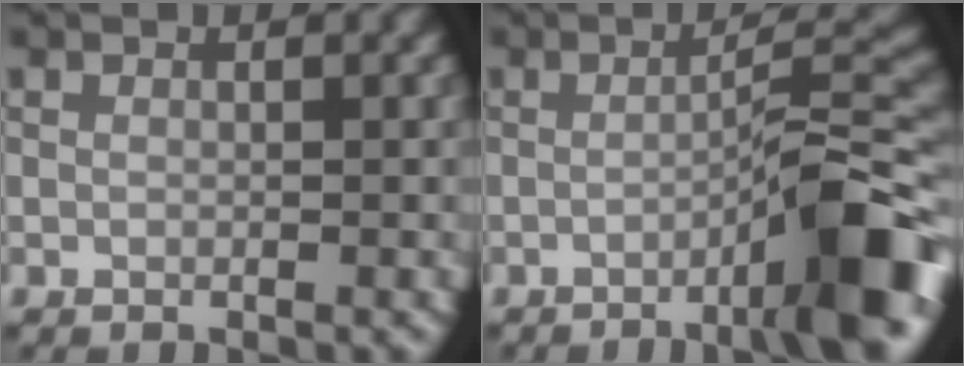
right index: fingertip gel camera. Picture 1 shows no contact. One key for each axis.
{"total": 8.7, "fx": -4.0, "fy": 1.2, "fz": 7.6, "tx": -0.095, "ty": 0.022, "tz": -0.069}